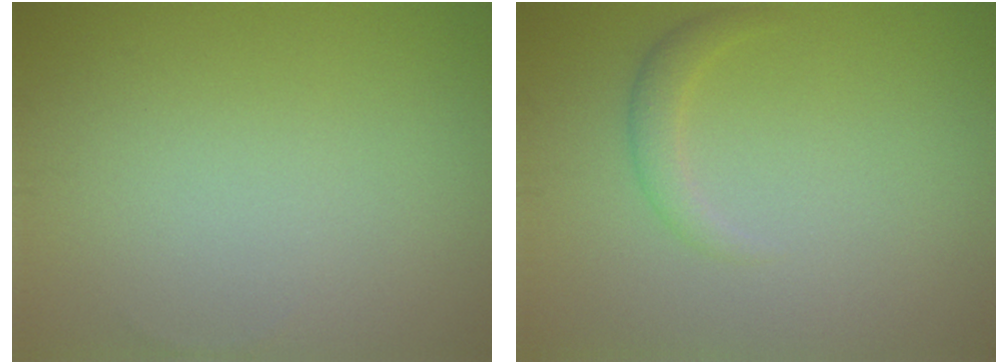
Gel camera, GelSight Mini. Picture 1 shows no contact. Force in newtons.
{"total": 1.5, "press": 1.5, "slide": 0.0}